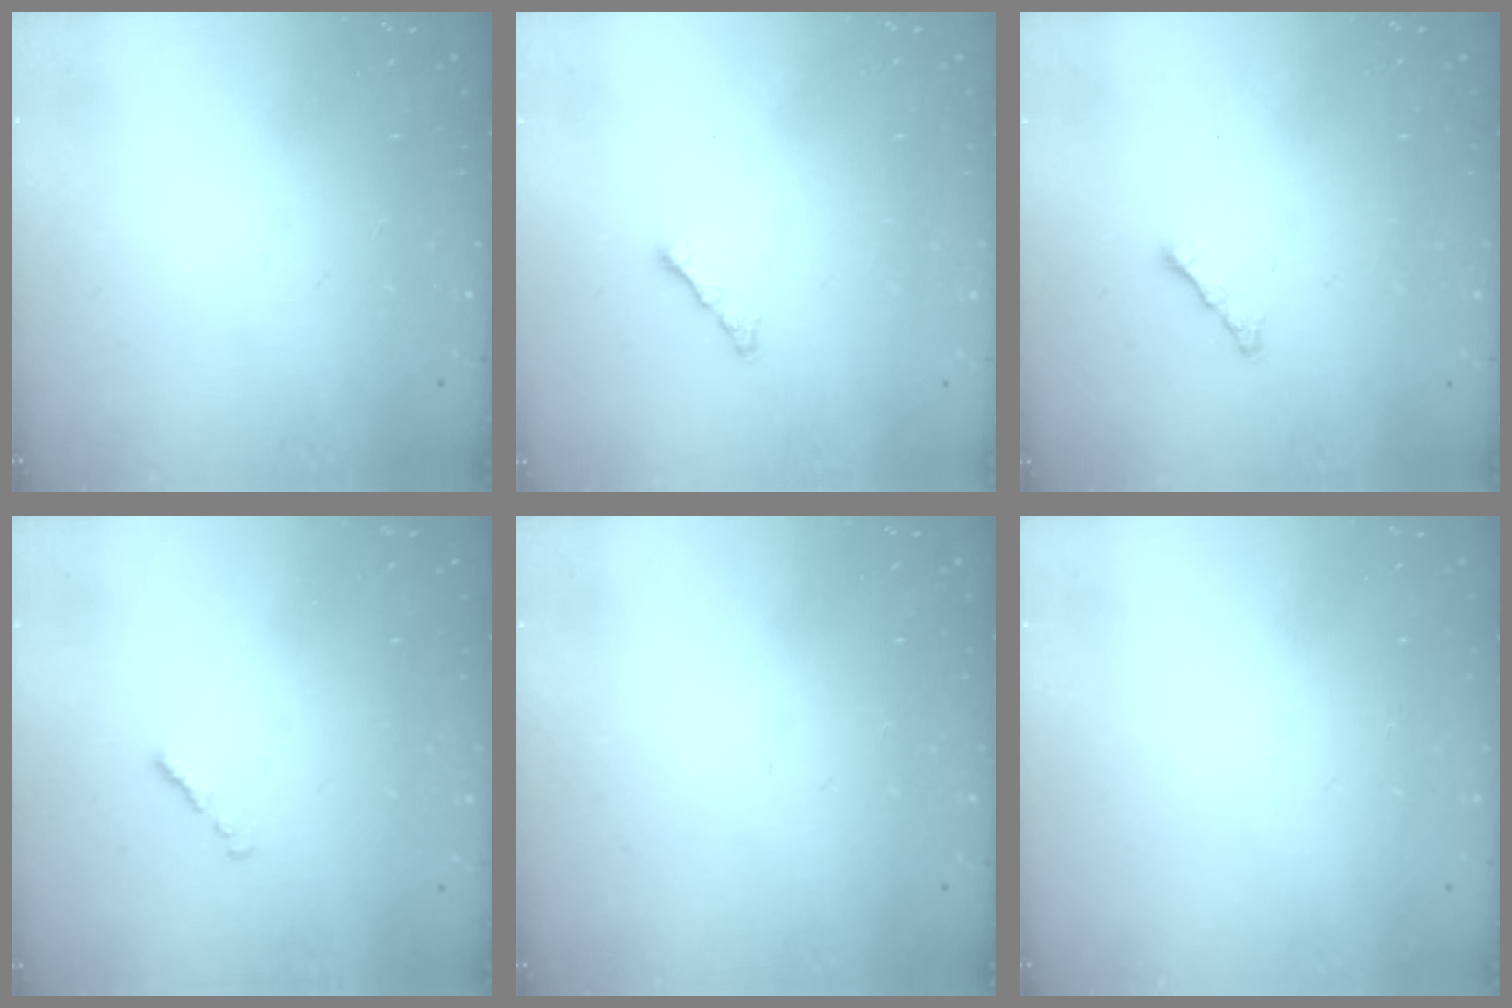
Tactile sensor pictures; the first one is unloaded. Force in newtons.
{"total": 2.3, "press": 2.2, "slide": 0.7}
{"total": 2.3, "press": 2.2, "slide": 0.7}
{"total": 0.7, "press": 0.6, "slide": 0.4}
{"total": 0.0}
{"total": 0.0}